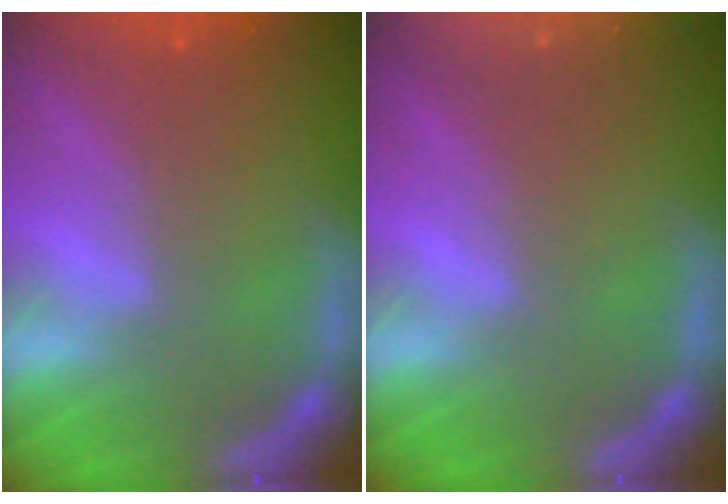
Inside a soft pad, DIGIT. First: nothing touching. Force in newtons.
{"total": 9.0}